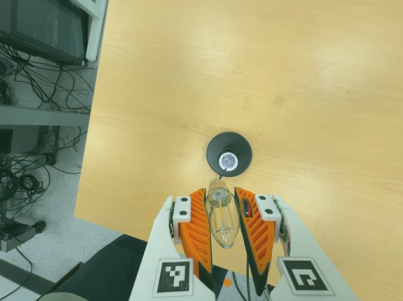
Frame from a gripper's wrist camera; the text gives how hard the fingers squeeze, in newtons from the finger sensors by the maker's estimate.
{"total": 21.0, "left": 22.1, "right": 19.9}